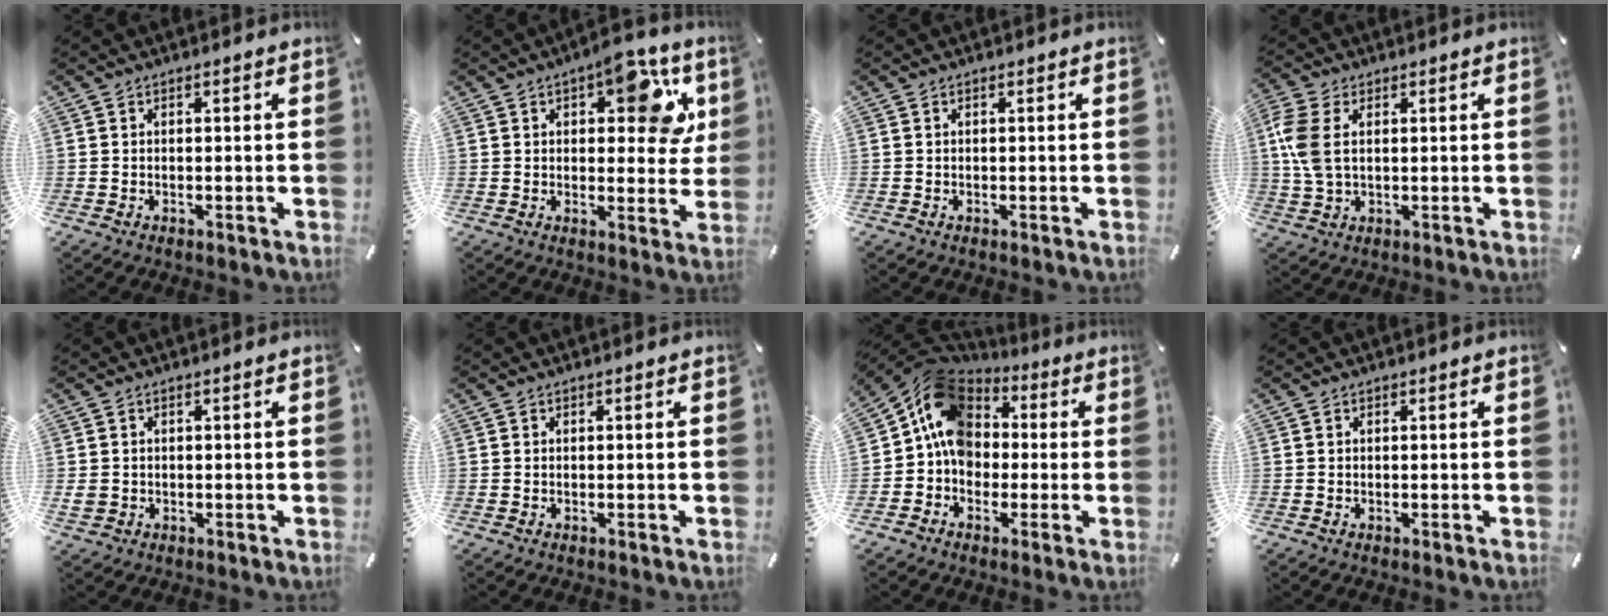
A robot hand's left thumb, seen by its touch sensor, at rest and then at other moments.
{"total": 12.7, "force": [5.2, 6.3, 9.7], "torque": [-0.110, -0.019, 0.082]}
{"total": 0.0}
{"total": 7.6, "force": [1.6, 4.4, 6.0], "torque": [-0.152, -0.005, 0.025]}
{"total": 1.9, "force": [-0.1, 1.8, 0.8], "torque": [-0.016, 0.005, -0.003]}
{"total": 0.0}
{"total": 12.9, "force": [1.4, 11.3, 6.1], "torque": [-0.112, 0.011, 0.029]}
{"total": 0.0}